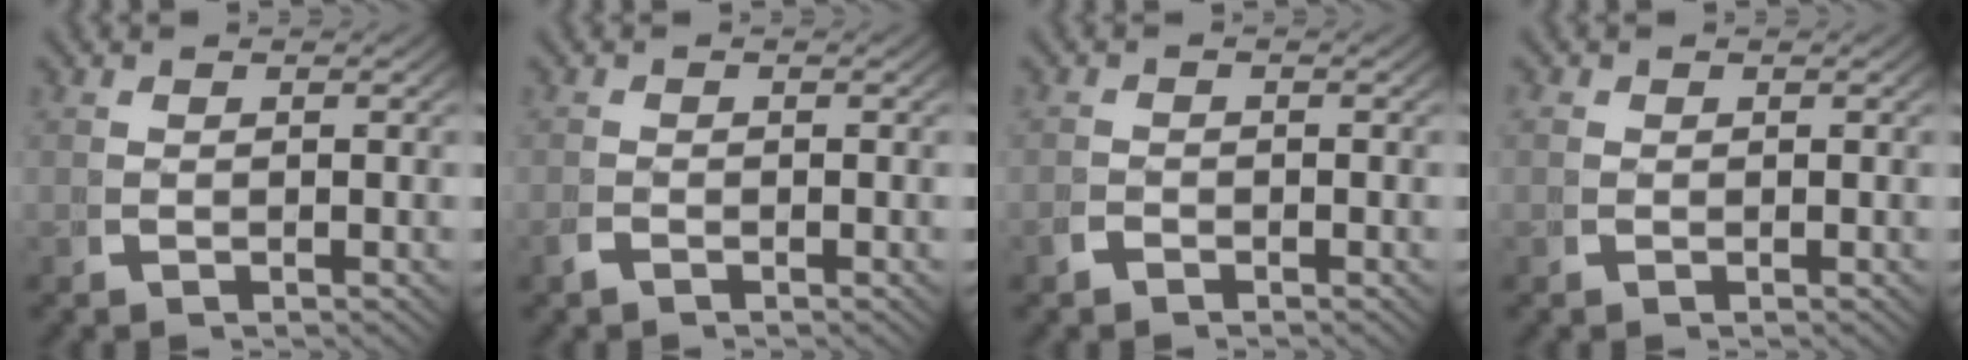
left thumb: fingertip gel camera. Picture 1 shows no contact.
{"total": 0.8, "force": [-0.7, 0.1, 0.2], "torque": [-0.007, -0.002, -0.016]}
{"total": 1.0, "force": [-0.9, 0.3, 0.1], "torque": [-0.003, -0.004, -0.020]}
{"total": 0.7, "force": [0.1, 0.6, 0.1], "torque": [-0.007, -0.006, 0.002]}